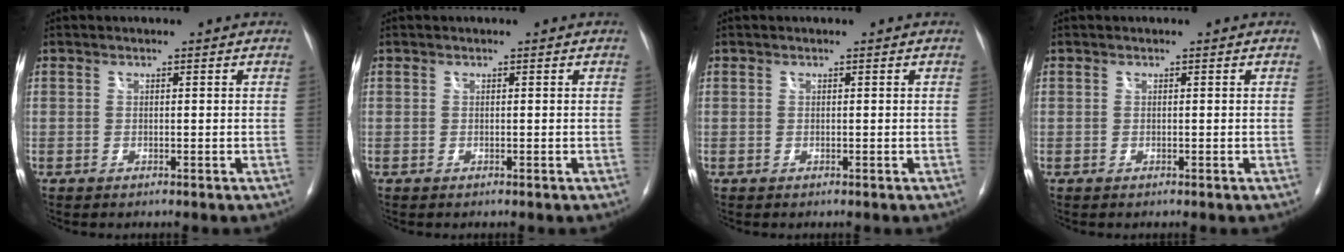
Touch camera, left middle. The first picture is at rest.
{"total": 0.0}
{"total": 0.0}
{"total": 0.0}